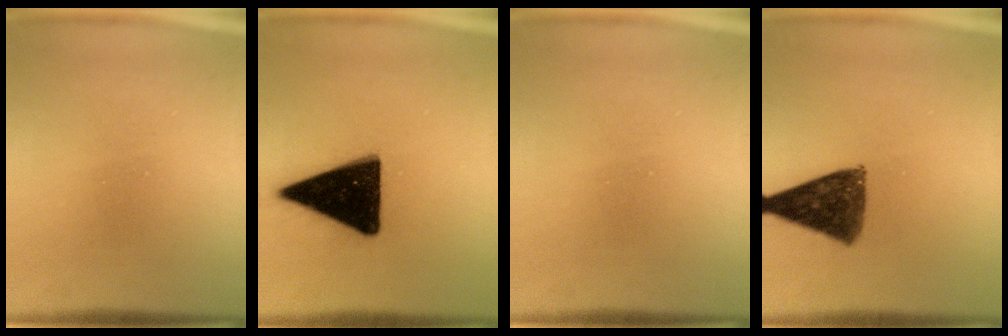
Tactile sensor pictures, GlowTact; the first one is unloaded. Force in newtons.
{"total": 18.3}
{"total": 0.0}
{"total": 10.3}